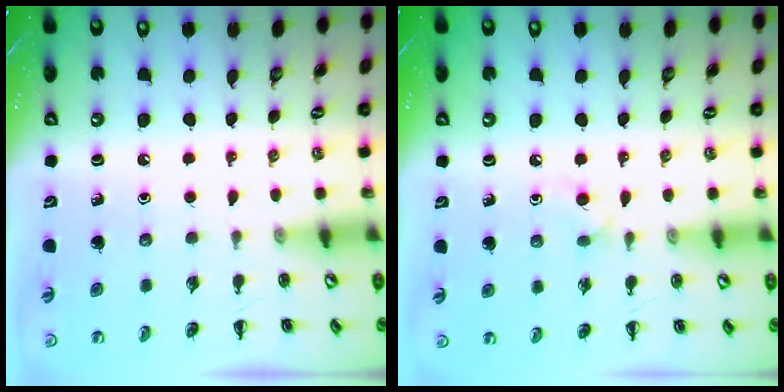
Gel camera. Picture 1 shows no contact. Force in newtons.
{"total": 4.3, "press": 4.1, "slide": 1.3}